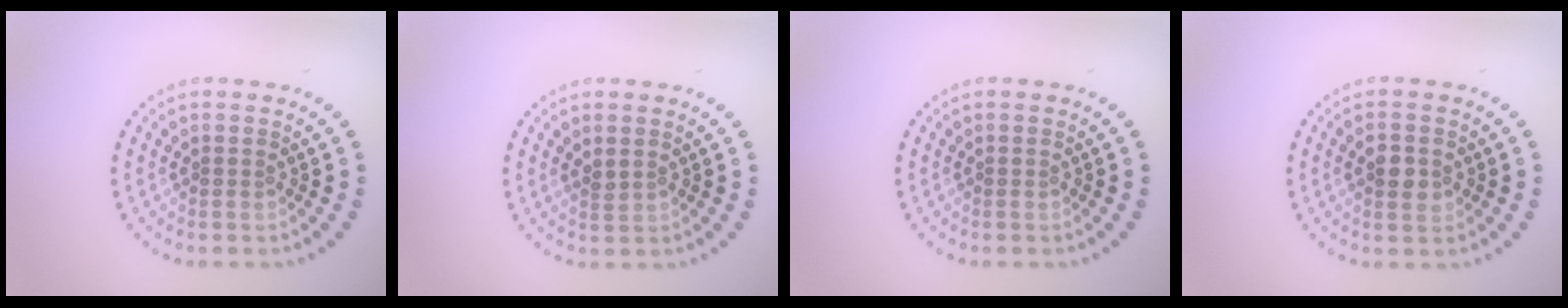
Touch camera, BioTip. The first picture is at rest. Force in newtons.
{"total": 0.9, "press": 0.8, "slide": 0.5}
{"total": 0.0}
{"total": 2.6, "press": 2.6, "slide": 0.1}